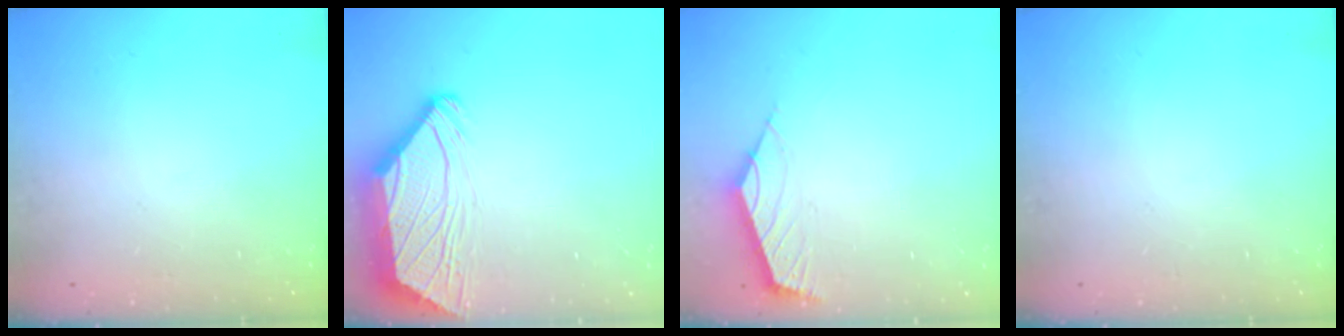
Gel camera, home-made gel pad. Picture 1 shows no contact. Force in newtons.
{"total": 3.2, "press": 3.1, "slide": 0.7}
{"total": 2.4, "press": 2.3, "slide": 0.6}
{"total": 0.0}